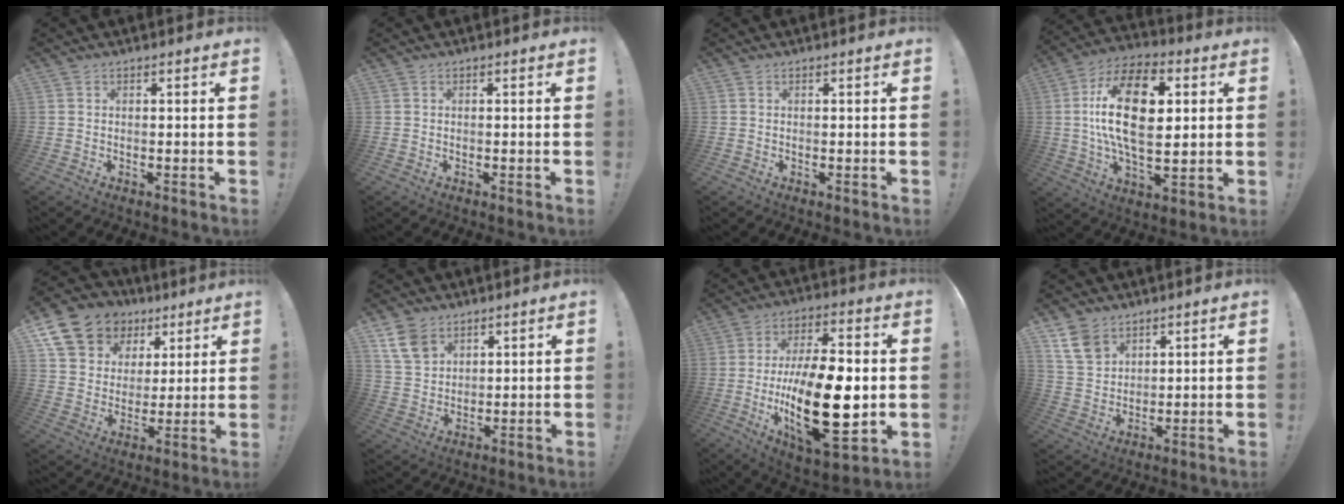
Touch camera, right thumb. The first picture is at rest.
{"total": 0.0}
{"total": 0.0}
{"total": 23.3, "force": [3.1, 12.3, 19.6], "torque": [-0.352, 0.000, 0.044]}
{"total": 15.0, "force": [8.9, 11.0, 4.8], "torque": [-0.081, -0.054, 0.184]}
{"total": 9.9, "force": [6.0, 6.9, 3.7], "torque": [-0.064, -0.028, 0.123]}
{"total": 26.2, "force": [-2.8, 11.7, 23.2], "torque": [-0.424, -0.005, -0.039]}
{"total": 9.8, "force": [6.2, 6.8, 3.2], "torque": [-0.058, -0.031, 0.127]}